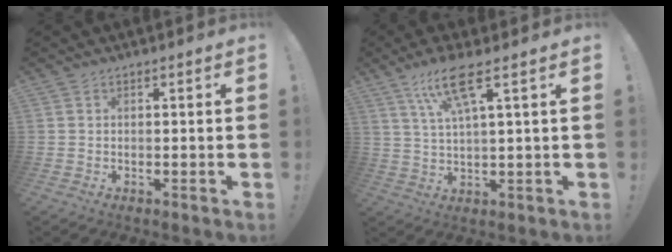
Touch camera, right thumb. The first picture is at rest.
{"total": 9.9, "force": [5.0, 1.6, 8.4], "torque": [-0.158, -0.006, 0.085]}